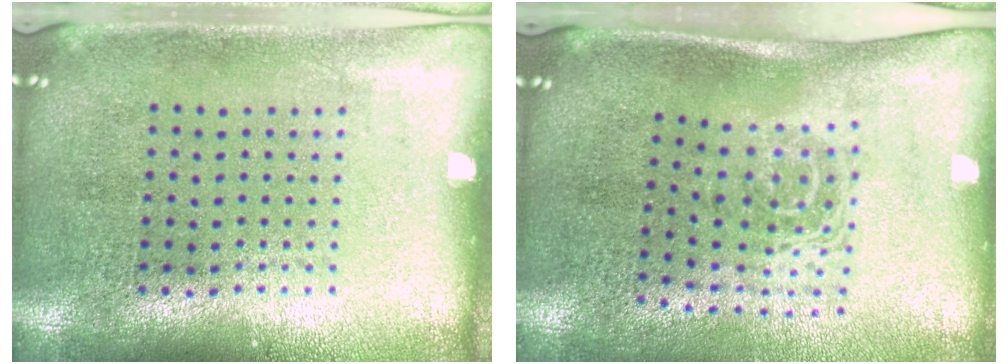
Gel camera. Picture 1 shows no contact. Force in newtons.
{"total": 1.7, "press": 1.2, "slide": 1.2}